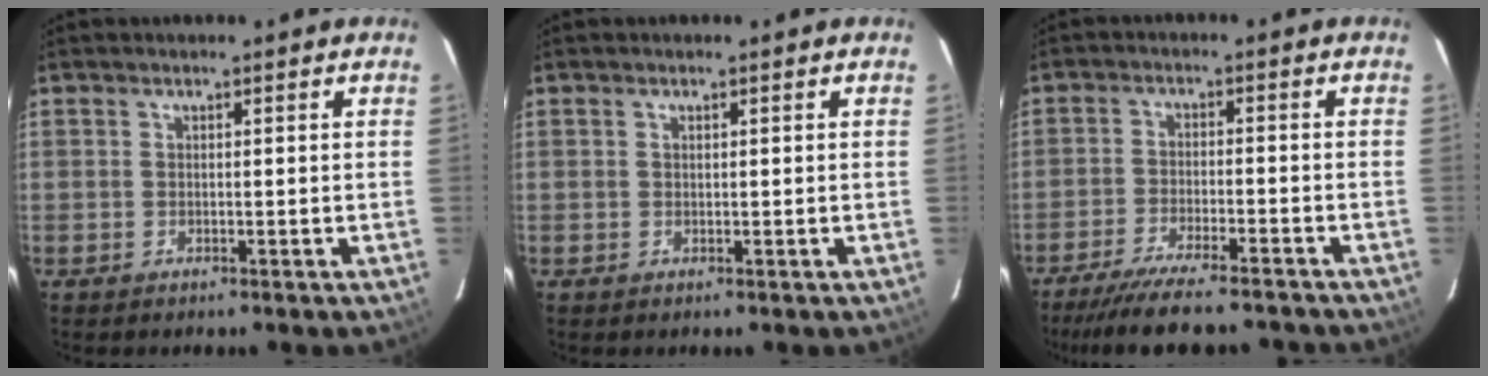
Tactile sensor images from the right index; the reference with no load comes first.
{"total": 0.0}
{"total": 14.5, "force": [-12.6, 2.4, 6.6], "torque": [-0.139, -0.023, -0.195]}